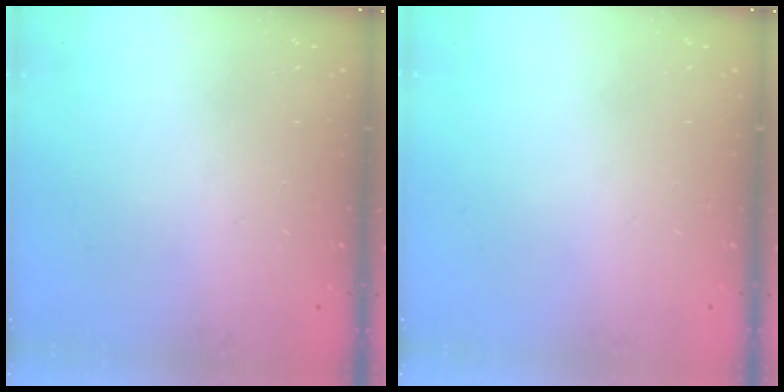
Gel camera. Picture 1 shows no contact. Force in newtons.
{"total": 0.0}